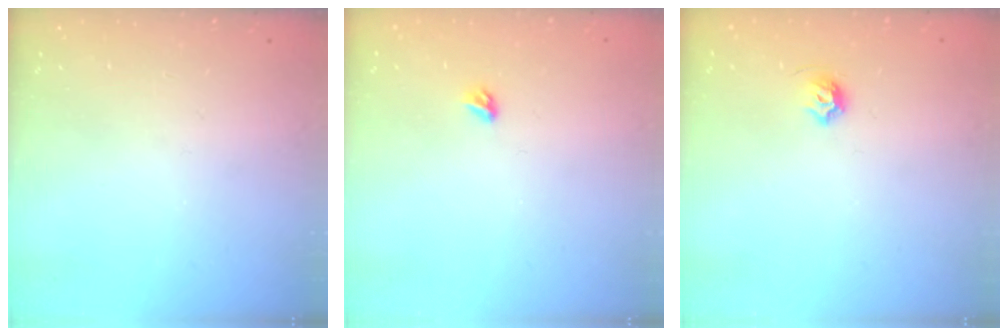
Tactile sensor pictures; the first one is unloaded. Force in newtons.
{"total": 3.5, "press": 3.4, "slide": 0.8}
{"total": 5.0, "press": 4.9, "slide": 0.8}